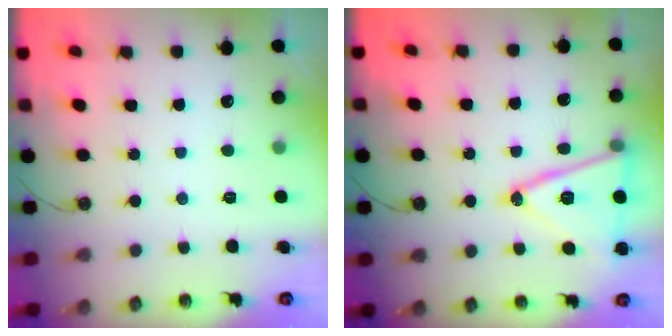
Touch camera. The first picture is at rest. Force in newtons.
{"total": 18.0, "press": 17.7, "slide": 3.2}